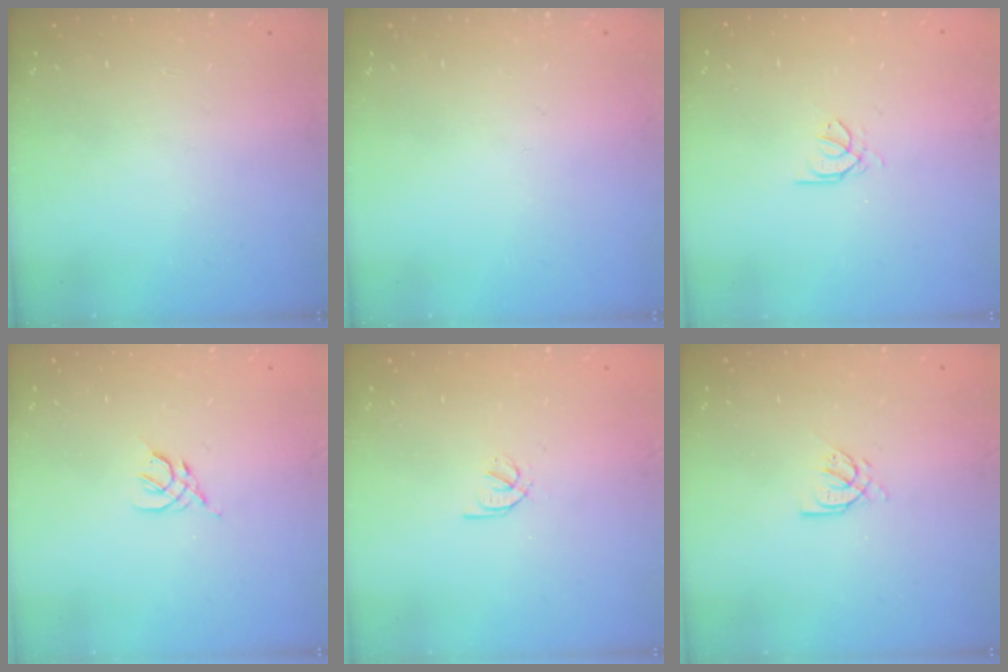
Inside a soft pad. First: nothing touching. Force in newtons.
{"total": 0.0}
{"total": 0.9, "press": 0.8, "slide": 0.4}
{"total": 2.5, "press": 2.4, "slide": 0.7}
{"total": 1.6, "press": 1.6, "slide": 0.3}
{"total": 4.2, "press": 4.2, "slide": 0.2}